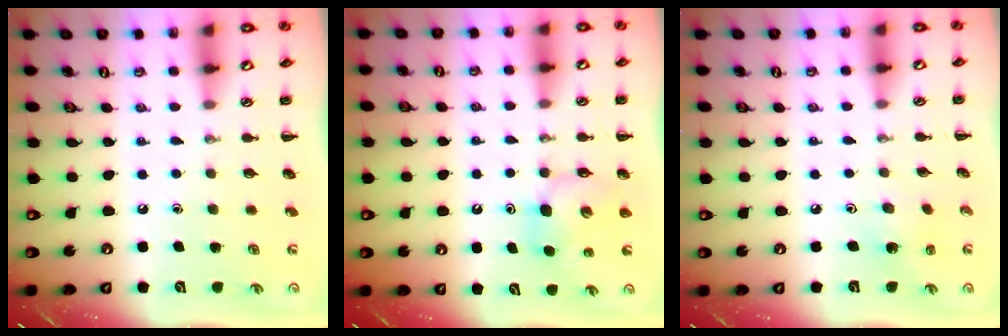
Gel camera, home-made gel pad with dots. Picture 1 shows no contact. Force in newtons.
{"total": 6.5, "press": 6.5, "slide": 1.0}
{"total": 1.9, "press": 1.9, "slide": 0.6}